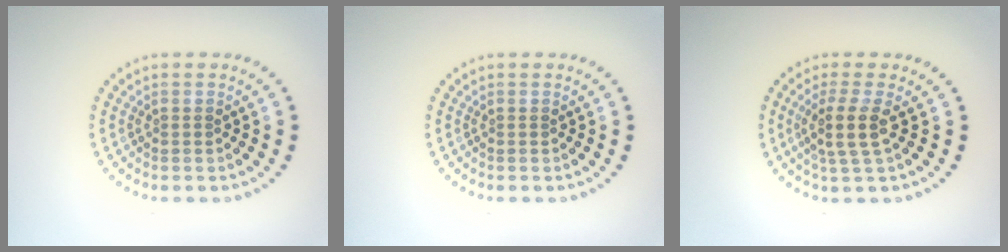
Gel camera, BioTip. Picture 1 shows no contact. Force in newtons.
{"total": 0.0}
{"total": 2.8, "press": 2.3, "slide": 1.6}